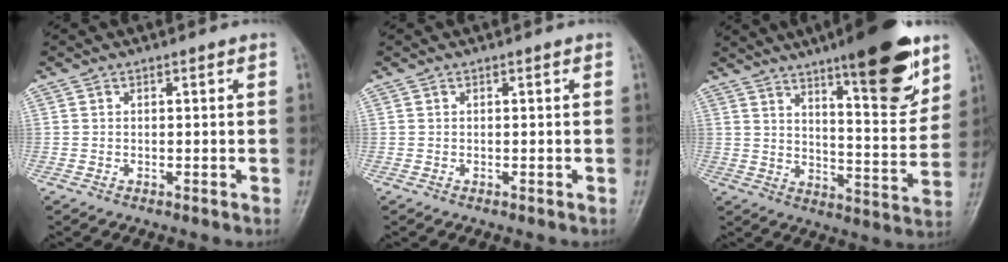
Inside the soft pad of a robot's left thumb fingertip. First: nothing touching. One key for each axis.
{"total": 0.0}
{"total": 17.9, "fx": 11.1, "fy": 4.3, "fz": 13.4, "tx": -0.160, "ty": -0.067, "tz": 0.169}